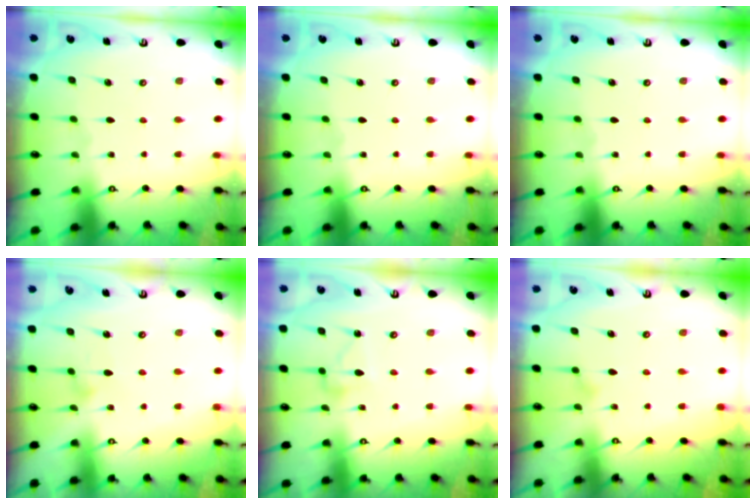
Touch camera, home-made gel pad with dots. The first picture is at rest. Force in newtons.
{"total": 0.0}
{"total": 0.0}
{"total": 4.3, "press": 4.2, "slide": 0.3}
{"total": 6.7, "press": 6.7, "slide": 0.2}
{"total": 6.1, "press": 6.1, "slide": 0.3}